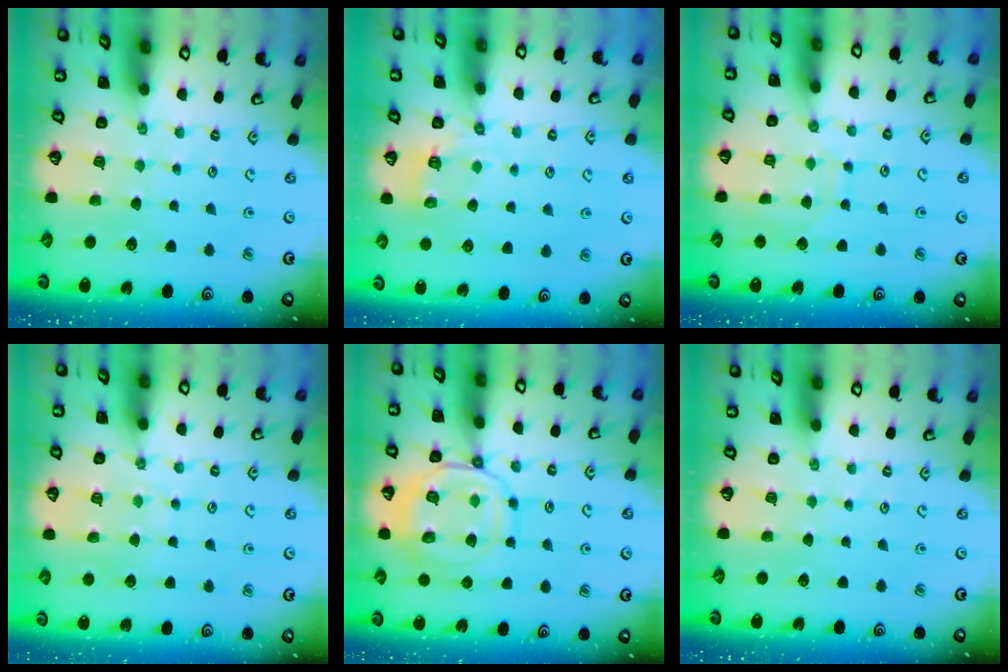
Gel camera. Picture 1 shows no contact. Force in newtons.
{"total": 3.6, "press": 2.8, "slide": 2.1}
{"total": 4.6, "press": 4.5, "slide": 0.5}
{"total": 5.3, "press": 5.3, "slide": 0.7}
{"total": 12.7, "press": 12.6, "slide": 1.5}
{"total": 0.0}